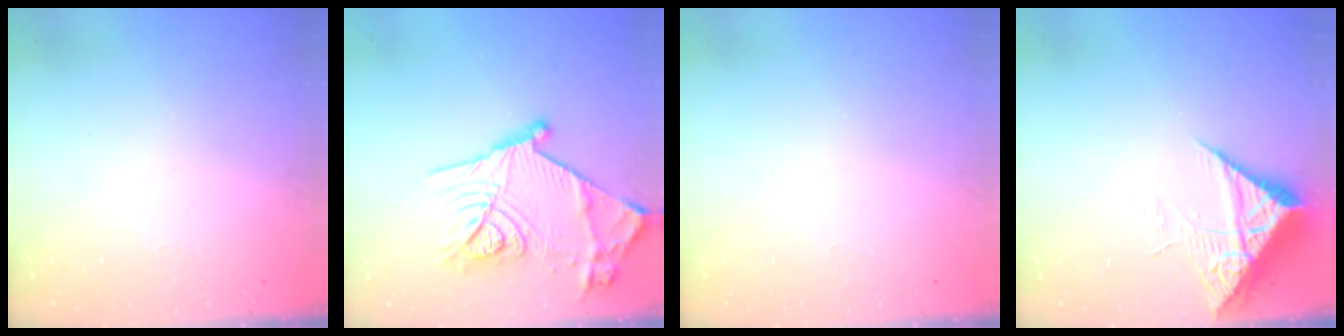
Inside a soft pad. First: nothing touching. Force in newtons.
{"total": 22.3, "press": 22.3, "slide": 1.1}
{"total": 0.0}
{"total": 7.7, "press": 7.6, "slide": 0.8}